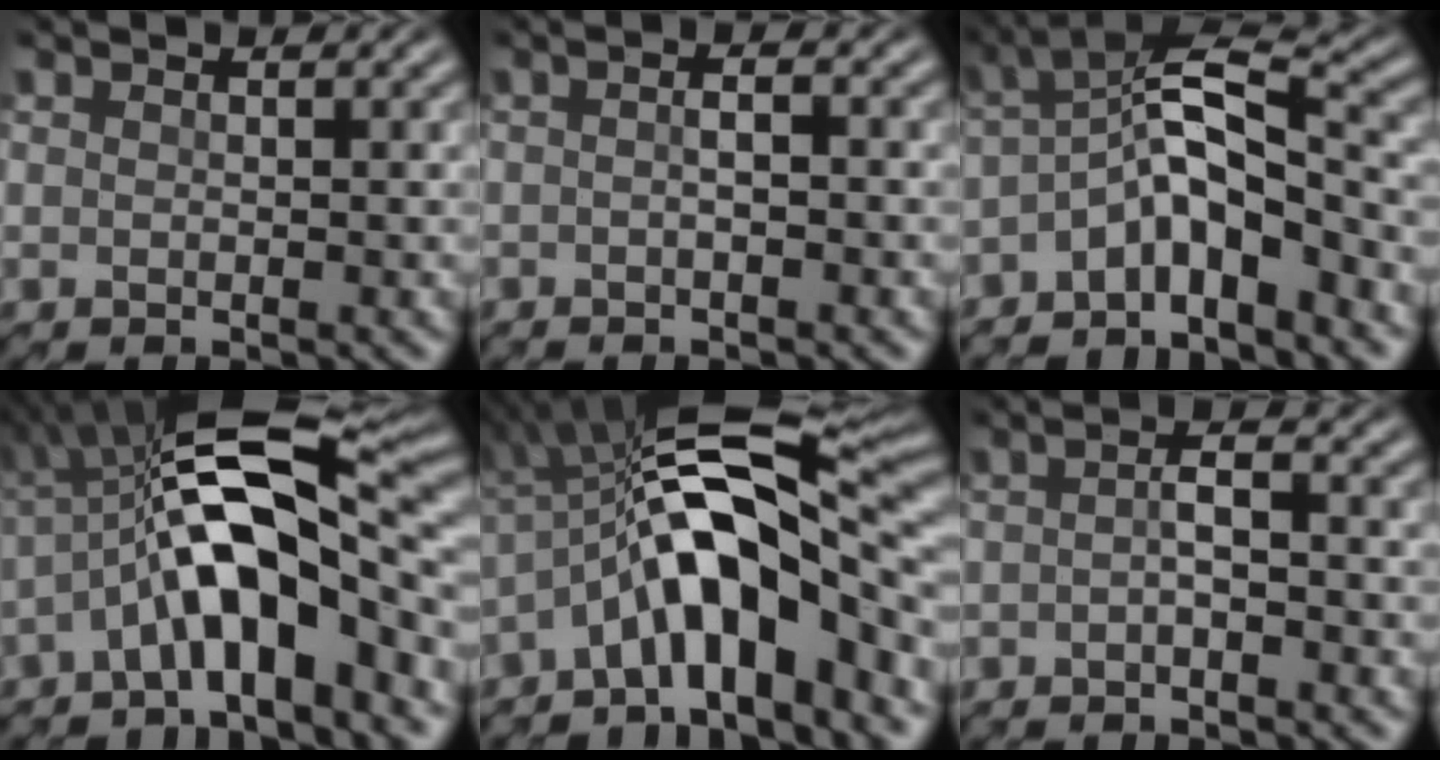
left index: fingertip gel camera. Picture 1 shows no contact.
{"total": 1.8, "force": [-0.3, 0.6, 1.6], "torque": [-0.020, 0.001, -0.008]}
{"total": 6.7, "force": [-2.6, 2.2, 5.8], "torque": [-0.095, 0.022, -0.062]}
{"total": 11.4, "force": [-1.9, 3.8, 10.6], "torque": [-0.170, 0.025, -0.048]}
{"total": 11.1, "force": [-3.2, 3.6, 10.0], "torque": [-0.142, 0.028, -0.069]}
{"total": 2.2, "force": [-0.6, 0.5, 2.0], "torque": [-0.042, 0.004, -0.015]}